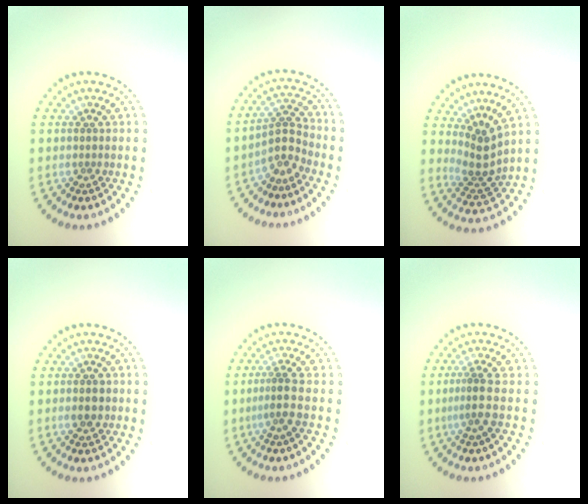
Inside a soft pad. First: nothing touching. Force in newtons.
{"total": 2.5, "press": 1.8, "slide": 1.8}
{"total": 3.0, "press": 2.0, "slide": 2.2}
{"total": 1.9, "press": 1.9, "slide": 0.1}
{"total": 2.0, "press": 1.3, "slide": 1.5}
{"total": 1.9, "press": 1.2, "slide": 1.5}